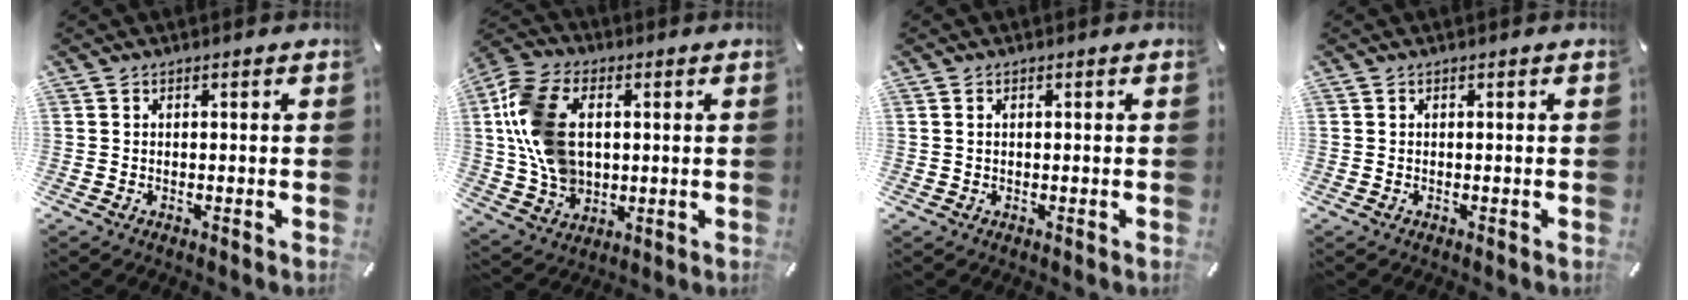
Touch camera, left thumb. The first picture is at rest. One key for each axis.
{"total": 15.4, "fx": 2.1, "fy": 11.2, "fz": 10.4, "tx": -0.229, "ty": 0.011, "tz": 0.040}
{"total": 0.7, "fx": 0.2, "fy": 0.4, "fz": 0.5, "tx": -0.012, "ty": 0.003, "tz": 0.003}
{"total": 0.0}